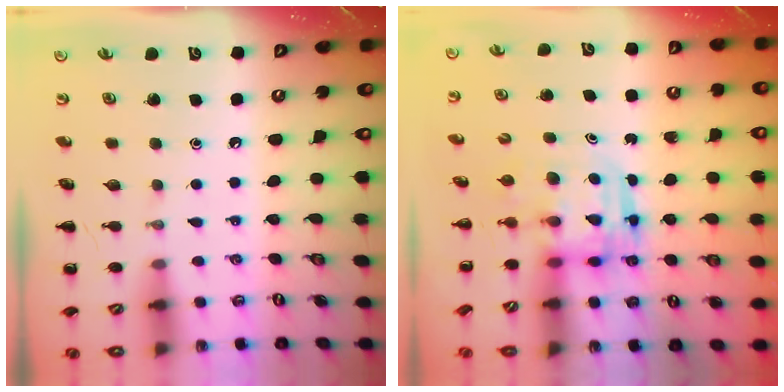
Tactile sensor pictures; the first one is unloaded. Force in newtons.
{"total": 3.3, "press": 3.3, "slide": 0.3}